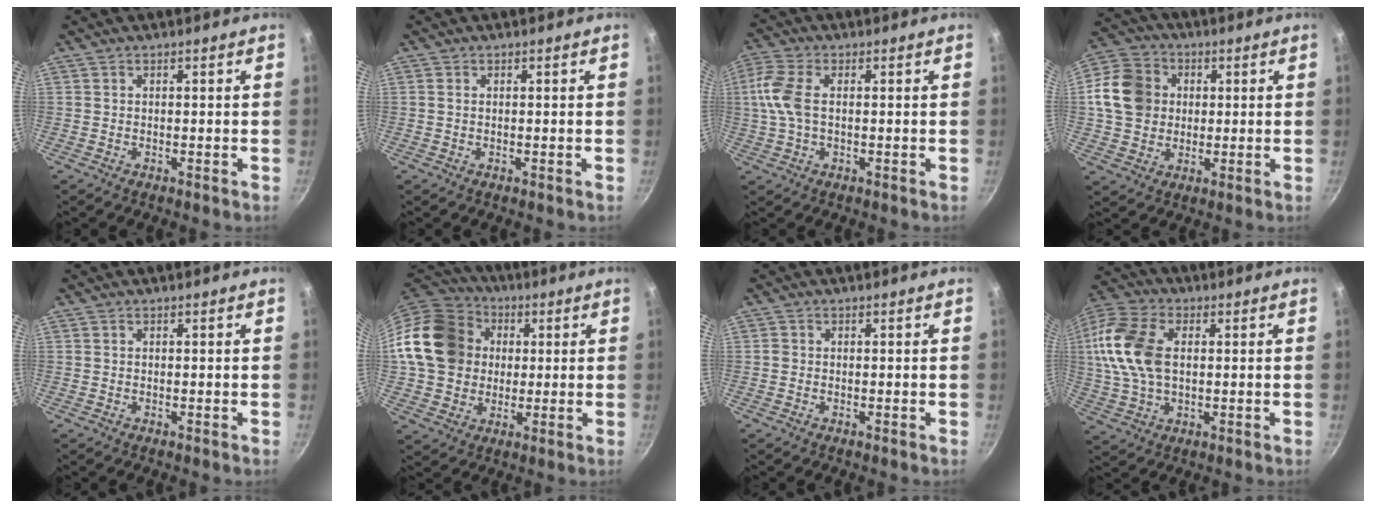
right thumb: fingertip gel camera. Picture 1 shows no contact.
{"total": 0.7, "force": [0.0, 0.5, 0.5], "torque": [-0.010, 0.003, -0.001]}
{"total": 7.8, "force": [0.5, 4.4, 6.5], "torque": [-0.149, 0.015, 0.001]}
{"total": 12.6, "force": [1.5, 10.8, 6.3], "torque": [-0.091, 0.016, 0.017]}
{"total": 0.0}
{"total": 19.2, "force": [2.3, 16.3, 9.8], "torque": [-0.162, 0.037, 0.040]}
{"total": 0.8, "force": [-0.4, 0.7, 0.3], "torque": [-0.003, 0.002, -0.011]}
{"total": 15.7, "force": [1.8, 9.9, 12.0], "torque": [-0.236, 0.019, 0.024]}